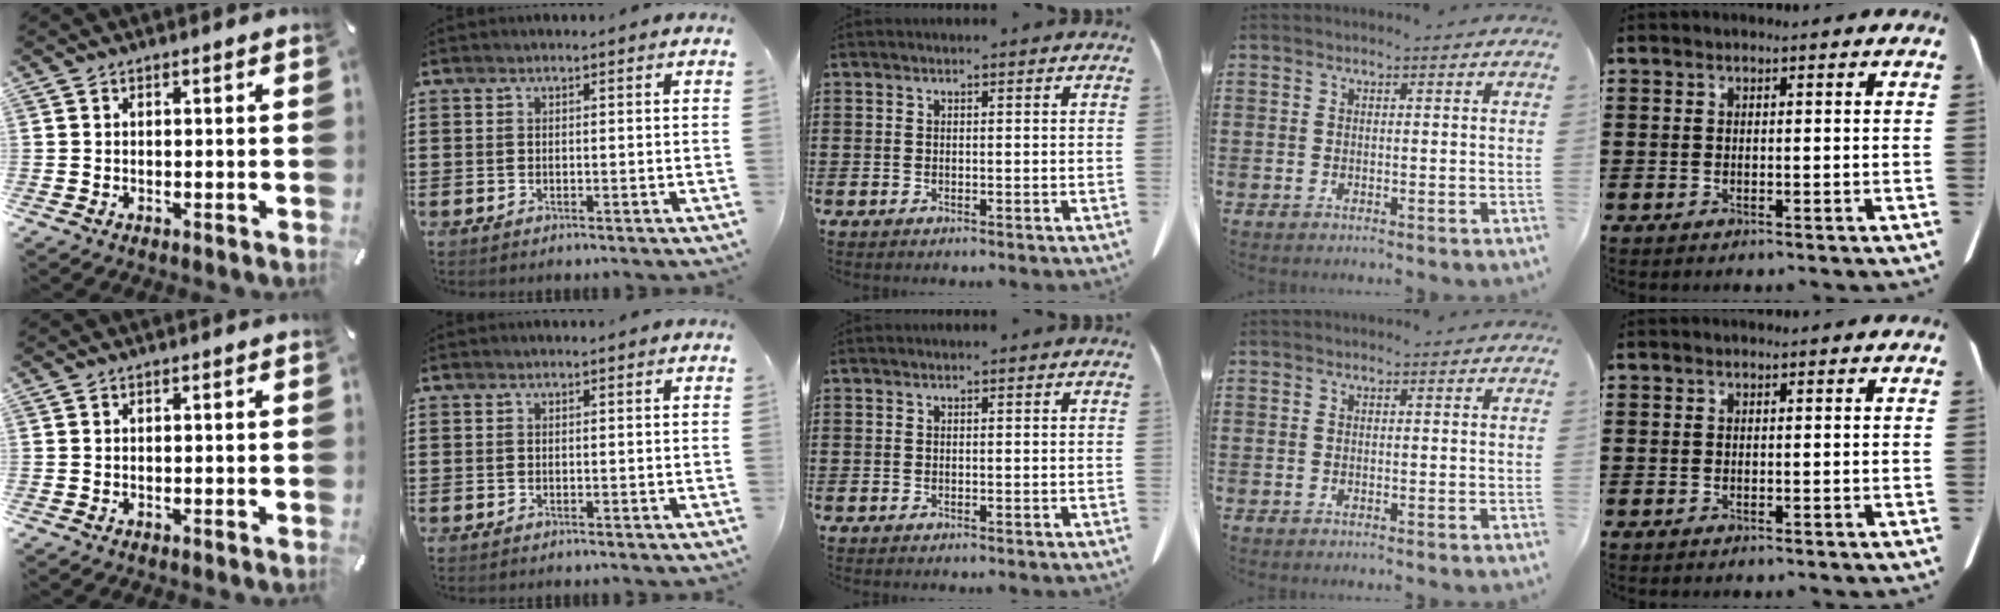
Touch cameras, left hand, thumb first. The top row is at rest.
{}